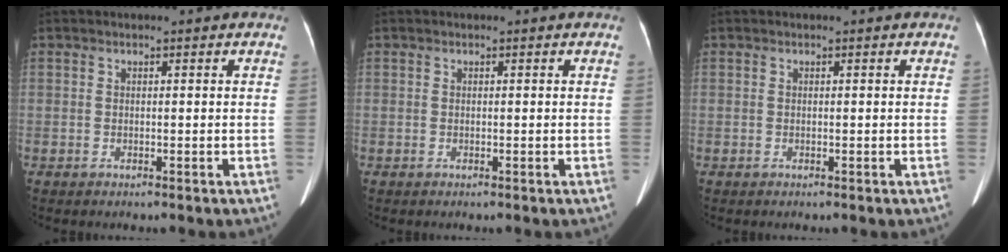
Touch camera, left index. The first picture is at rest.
{"total": 0.0}
{"total": 0.0}